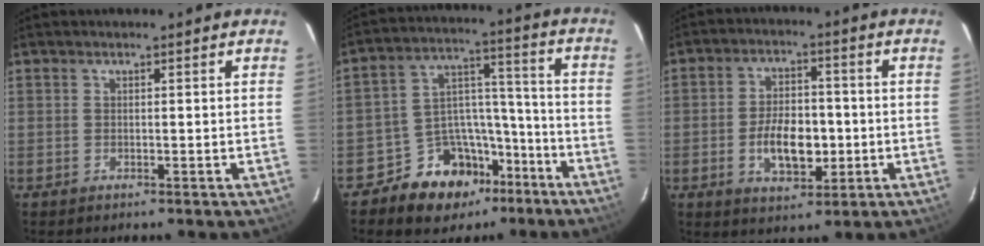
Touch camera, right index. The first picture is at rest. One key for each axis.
{"total": 13.2, "fx": -9.1, "fy": 8.7, "fz": 4.1, "tx": -0.075, "ty": 0.057, "tz": -0.134}
{"total": 9.3, "fx": -2.1, "fy": 5.2, "fz": 7.4, "tx": -0.142, "ty": 0.007, "tz": -0.025}